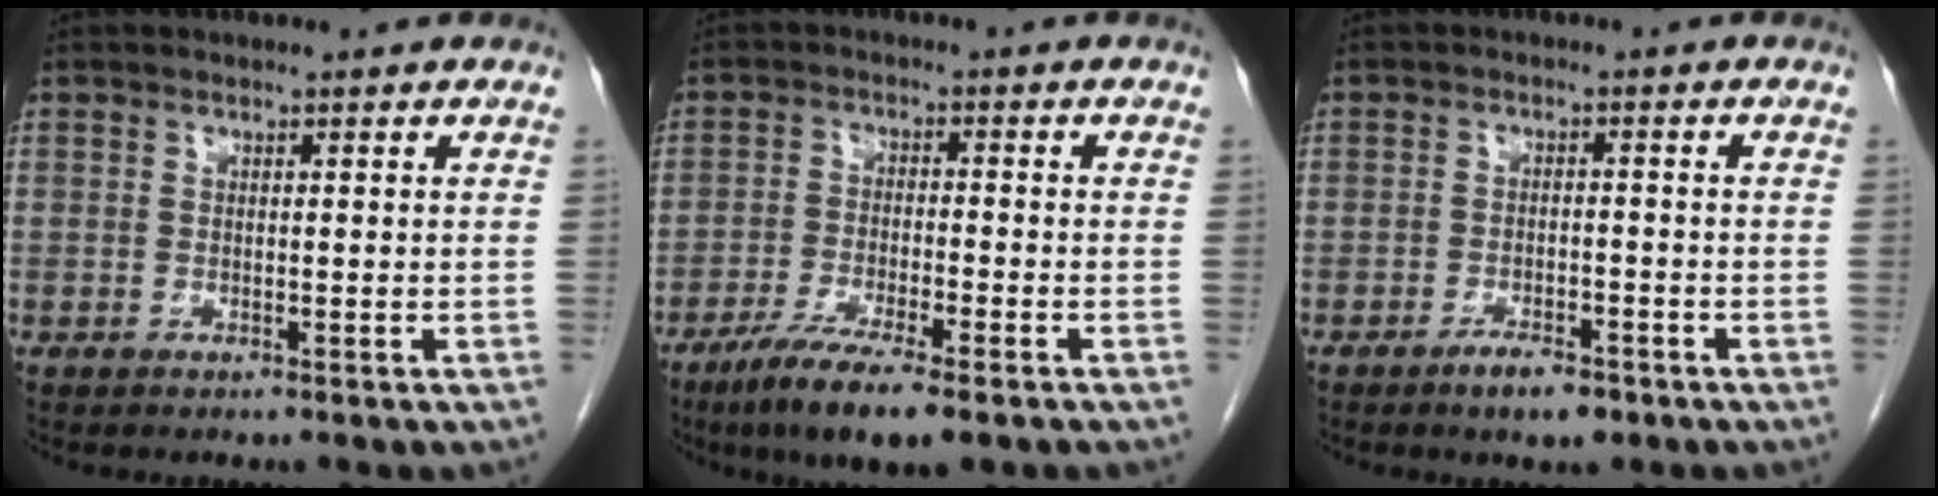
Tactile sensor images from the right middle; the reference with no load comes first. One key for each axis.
{"total": 9.2, "fx": -6.2, "fy": 0.7, "fz": 6.8, "tx": -0.118, "ty": -0.022, "tz": -0.102}
{"total": 3.8, "fx": -2.7, "fy": 0.9, "fz": 2.4, "tx": -0.045, "ty": -0.001, "tz": -0.041}